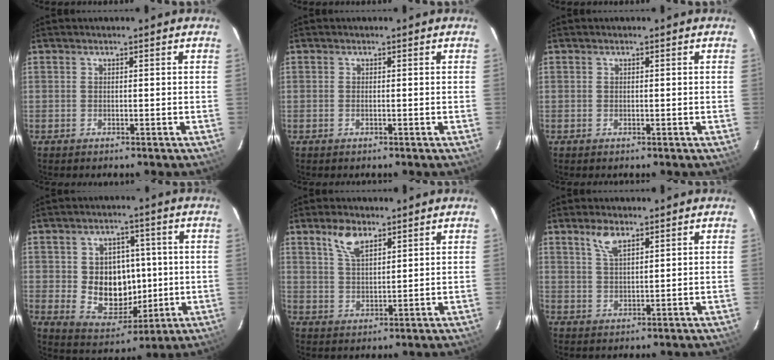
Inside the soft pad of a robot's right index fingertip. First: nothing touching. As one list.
[{"total": 0.6, "force": [-0.1, 0.0, 0.6], "torque": [-0.012, 0.002, -0.003]}, {"total": 0.0}, {"total": 11.5, "force": [-0.1, 9.5, 6.6], "torque": [-0.132, 0.005, 0.019]}, {"total": 5.9, "force": [3.8, 2.6, 3.6], "torque": [-0.067, 0.005, 0.074]}, {"total": 4.2, "force": [2.8, 1.6, 2.7], "torque": [-0.052, 0.004, 0.055]}]